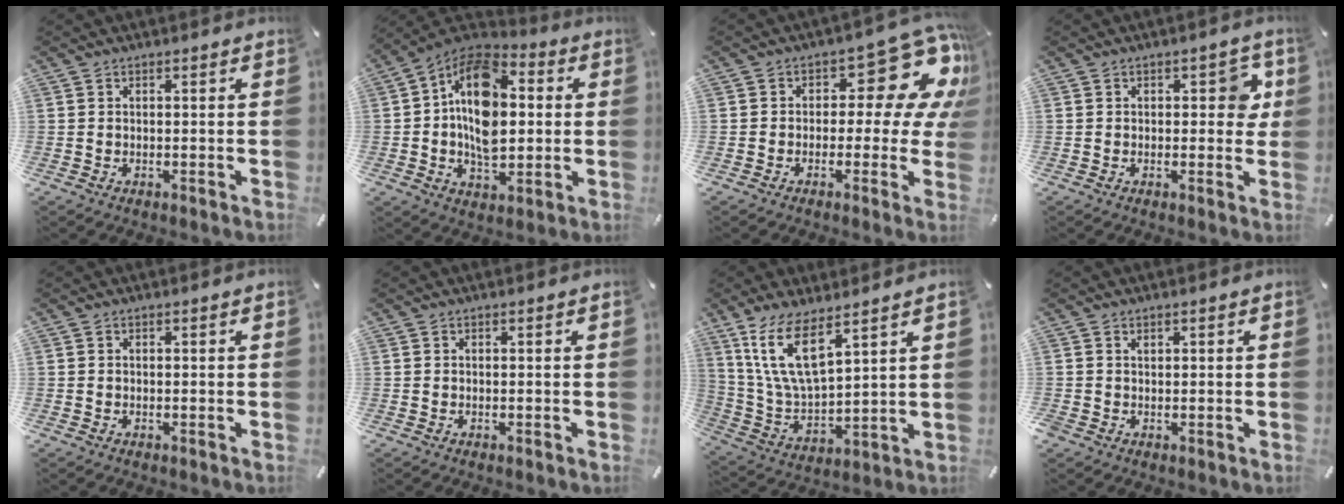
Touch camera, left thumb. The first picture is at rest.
{"total": 16.4, "force": [0.8, 11.1, 12.0], "torque": [-0.220, 0.003, 0.012]}
{"total": 15.1, "force": [5.9, 8.0, 11.3], "torque": [-0.135, -0.043, 0.093]}
{"total": 5.3, "force": [1.2, 3.0, 4.2], "torque": [-0.047, -0.002, 0.010]}
{"total": 0.0}
{"total": 0.0}
{"total": 11.2, "force": [7.3, 3.7, 7.6], "torque": [-0.186, -0.027, 0.132]}
{"total": 1.0, "force": [0.1, 1.0, 0.2], "torque": [-0.005, 0.005, 0.000]}